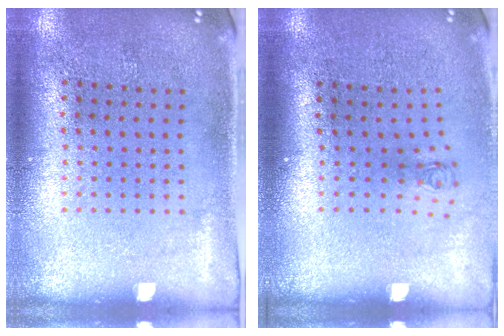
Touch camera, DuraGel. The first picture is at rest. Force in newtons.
{"total": 0.7, "press": 0.3, "slide": 0.6}